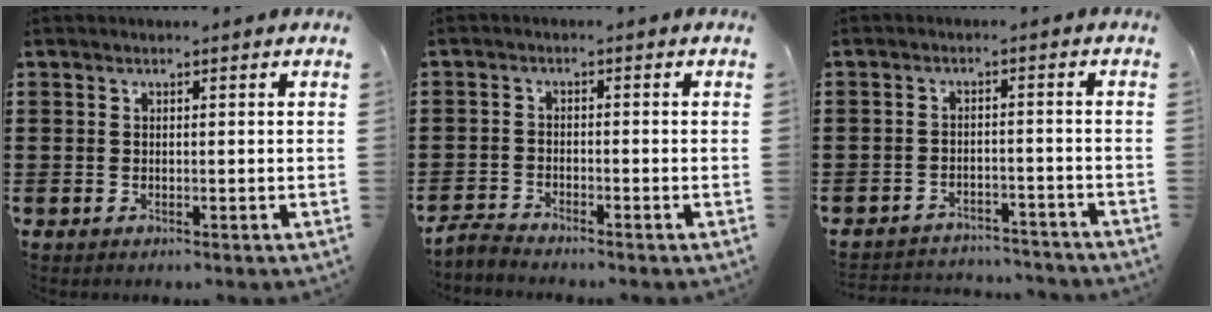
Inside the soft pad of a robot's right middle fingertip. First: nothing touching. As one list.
[{"total": 2.4, "force": [-2.3, 0.2, 0.4], "torque": [-0.018, 0.000, -0.051]}, {"total": 3.2, "force": [-3.1, 0.3, 0.0], "torque": [-0.006, 0.001, -0.068]}]